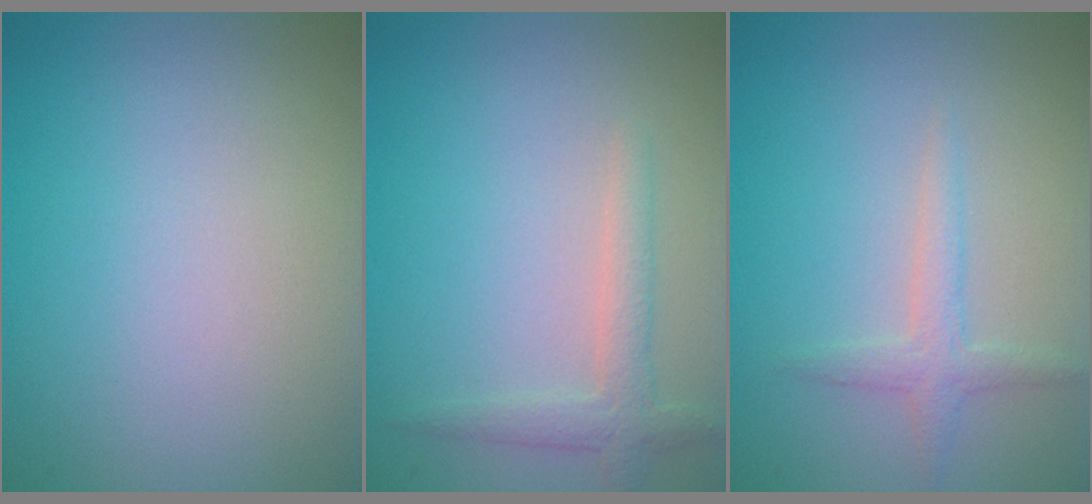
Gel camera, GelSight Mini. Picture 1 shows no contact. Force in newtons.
{"total": 2.1, "press": 2.1, "slide": 0.1}
{"total": 1.7, "press": 1.7, "slide": 0.1}